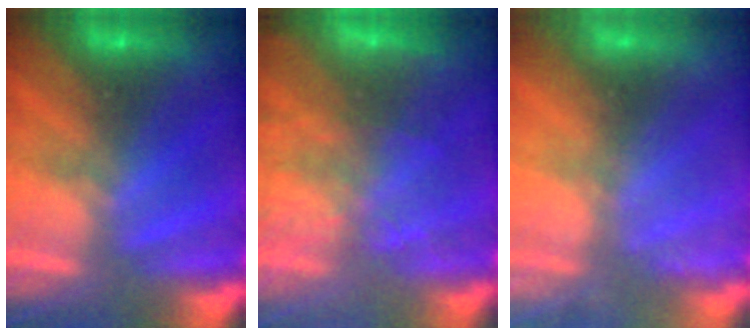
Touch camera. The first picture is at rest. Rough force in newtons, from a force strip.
{"total": 8.0}
{"total": 2.4}